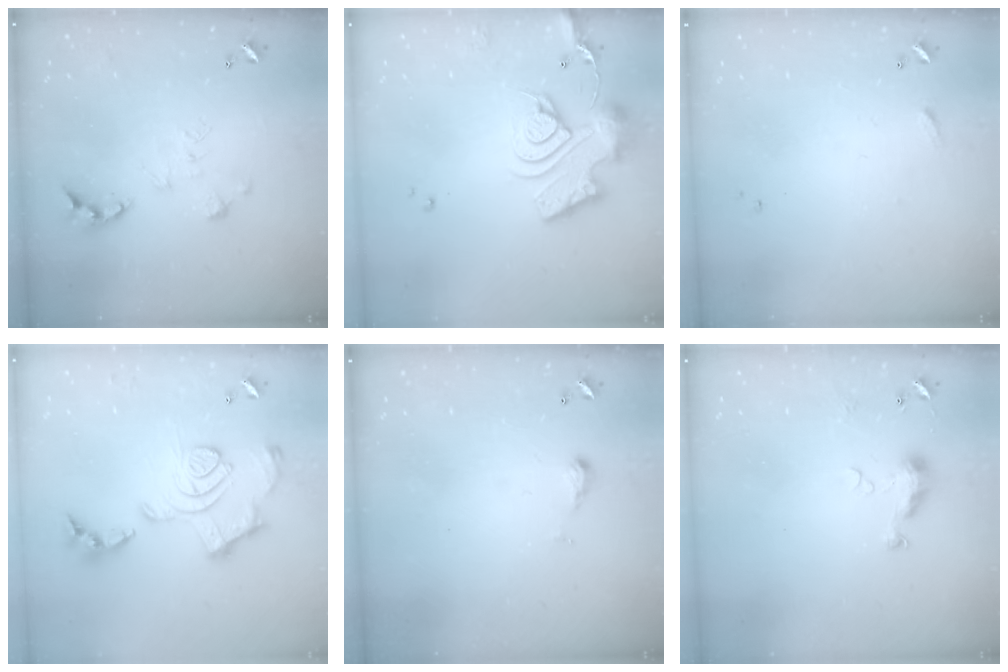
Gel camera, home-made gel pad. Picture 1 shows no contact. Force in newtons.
{"total": 15.2, "press": 15.2, "slide": 1.5}
{"total": 5.5, "press": 5.5, "slide": 0.7}
{"total": 2.1, "press": 1.4, "slide": 1.5}
{"total": 3.5, "press": 3.5, "slide": 0.4}
{"total": 4.9, "press": 4.9, "slide": 0.7}